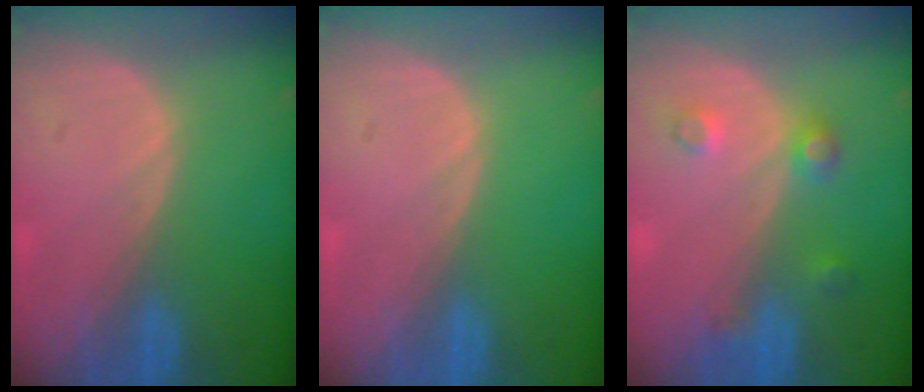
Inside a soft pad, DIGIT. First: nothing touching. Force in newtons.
{"total": 0.0}
{"total": 3.4, "press": 3.3, "slide": 0.9}